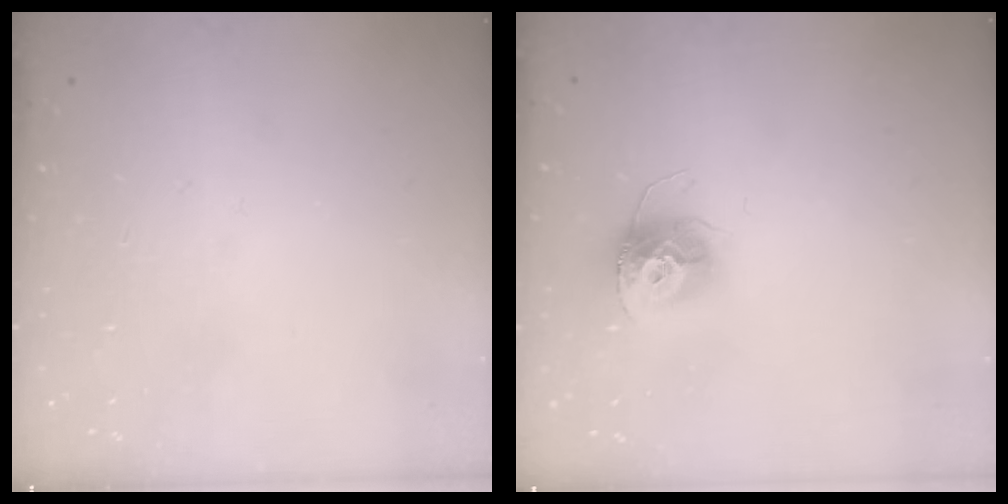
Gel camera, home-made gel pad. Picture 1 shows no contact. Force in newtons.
{"total": 11.8, "press": 11.8, "slide": 0.9}